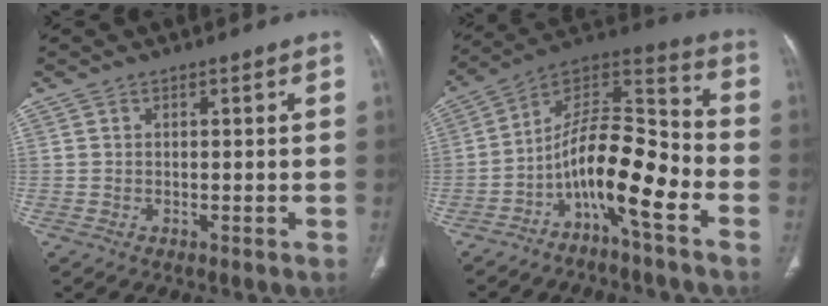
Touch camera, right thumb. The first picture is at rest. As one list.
[{"total": 14.4, "force": [-6.7, 4.1, 12.0], "torque": [-0.199, 0.094, -0.121]}]